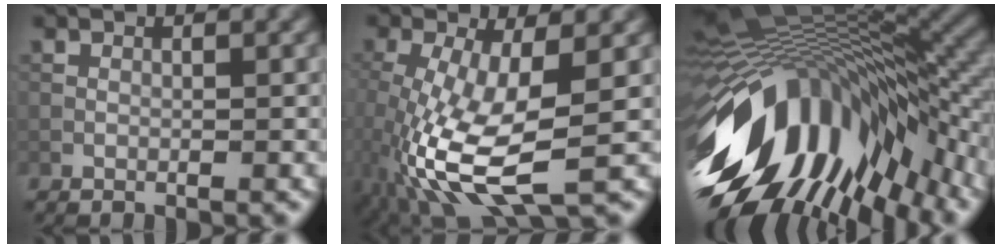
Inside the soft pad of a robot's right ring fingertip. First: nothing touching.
{"total": 10.1, "force": [-3.2, 3.5, 8.9], "torque": [-0.211, -0.017, -0.059]}
{"total": 16.4, "force": [-5.1, 8.2, 13.3], "torque": [-0.237, 0.022, -0.102]}